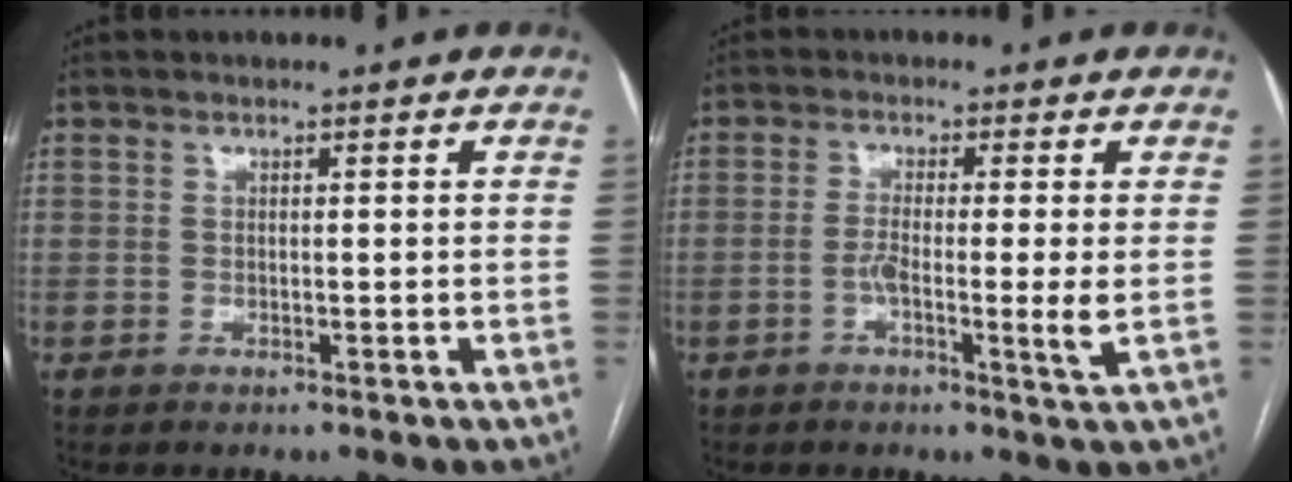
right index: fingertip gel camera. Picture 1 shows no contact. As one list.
[{"total": 4.8, "force": [-0.9, -0.2, 4.8], "torque": [-0.088, -0.007, -0.019]}]